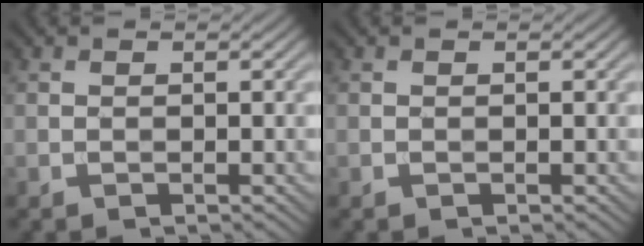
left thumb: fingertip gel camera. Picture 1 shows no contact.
{"total": 0.0}